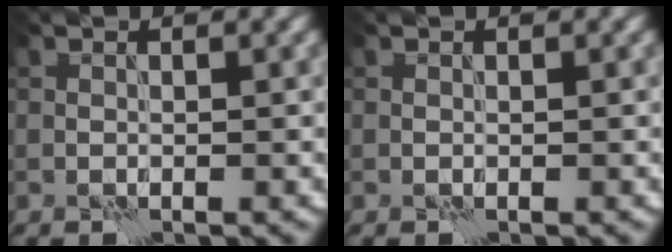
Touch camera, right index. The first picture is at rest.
{"total": 0.0}